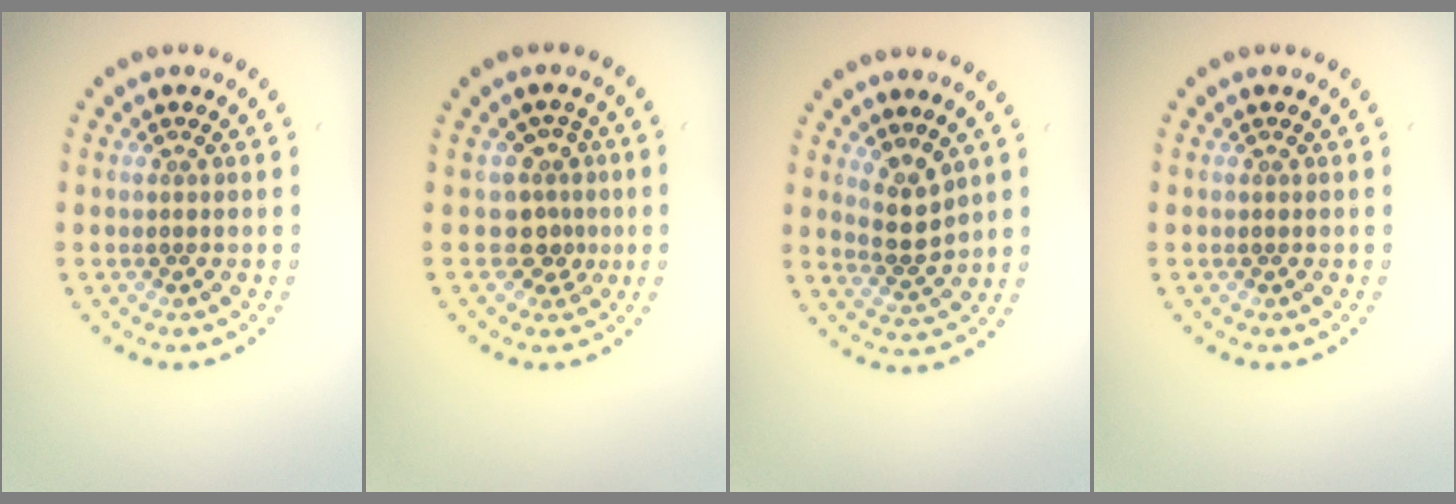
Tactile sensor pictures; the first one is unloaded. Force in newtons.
{"total": 2.7, "press": 2.0, "slide": 1.8}
{"total": 2.5, "press": 2.0, "slide": 1.5}
{"total": 0.0}